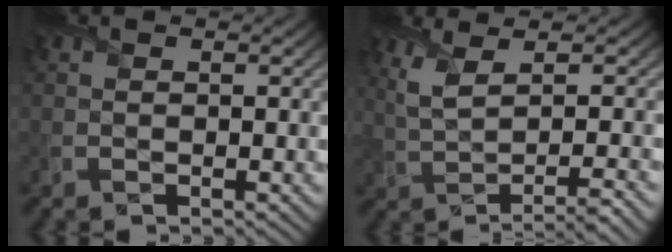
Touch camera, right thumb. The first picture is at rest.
{"total": 5.7, "force": [0.9, 1.6, 5.4], "torque": [-0.083, 0.009, 0.016]}